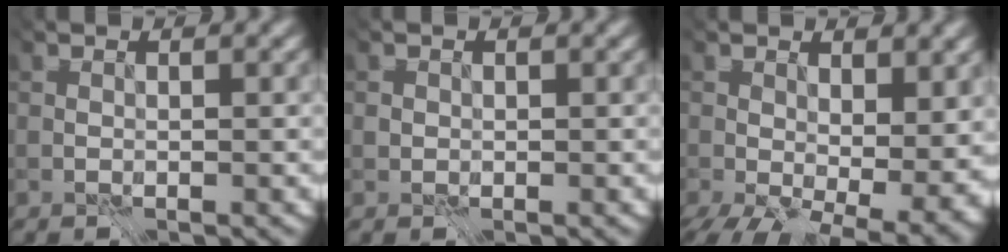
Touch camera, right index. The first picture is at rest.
{"total": 0.7, "force": [0.0, 0.7, 0.1], "torque": [-0.011, 0.001, 0.001]}
{"total": 10.0, "force": [-0.2, 6.8, 7.4], "torque": [-0.100, -0.014, 0.043]}